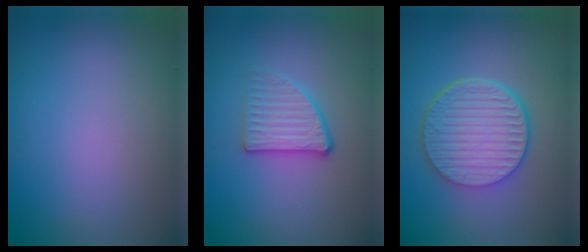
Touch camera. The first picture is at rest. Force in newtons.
{"total": 2.8, "press": 2.5, "slide": 1.2}
{"total": 6.4, "press": 4.6, "slide": 4.5}